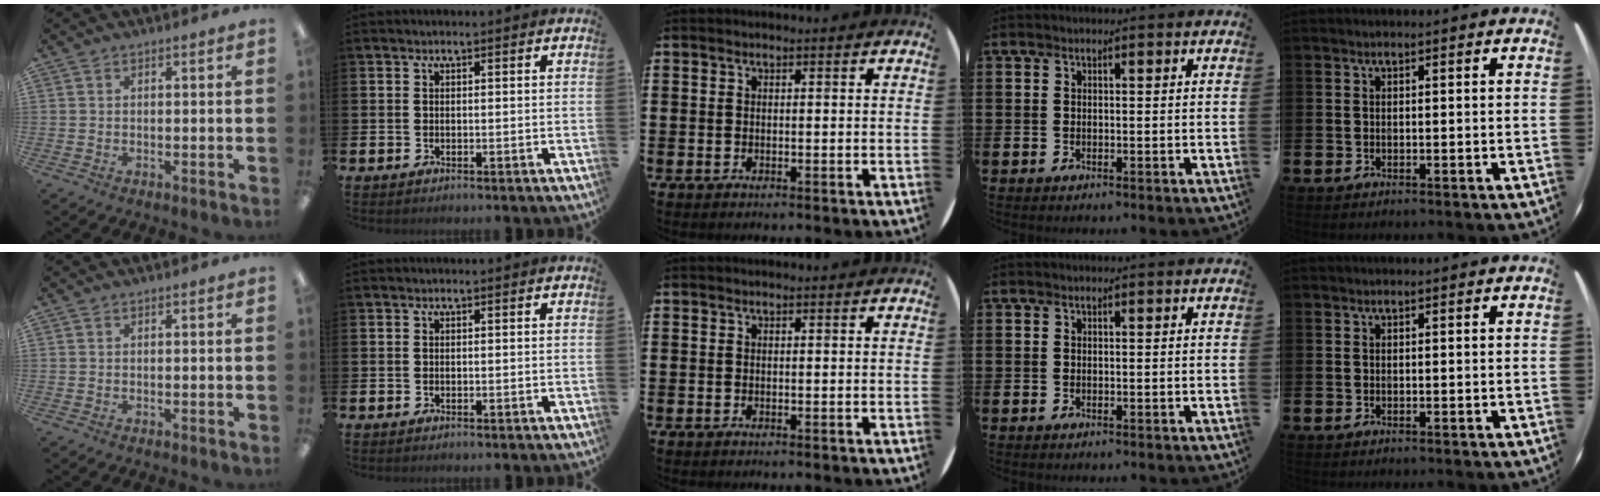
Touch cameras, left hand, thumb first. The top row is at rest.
{}